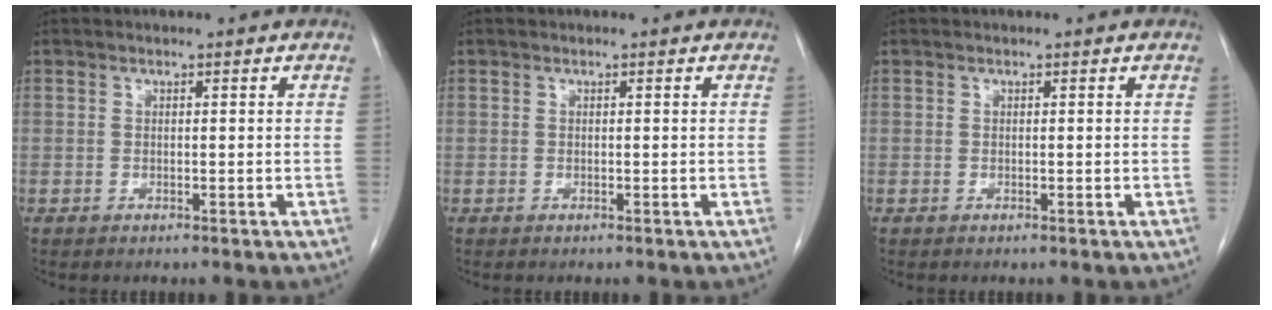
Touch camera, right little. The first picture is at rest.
{"total": 0.0}
{"total": 0.0}